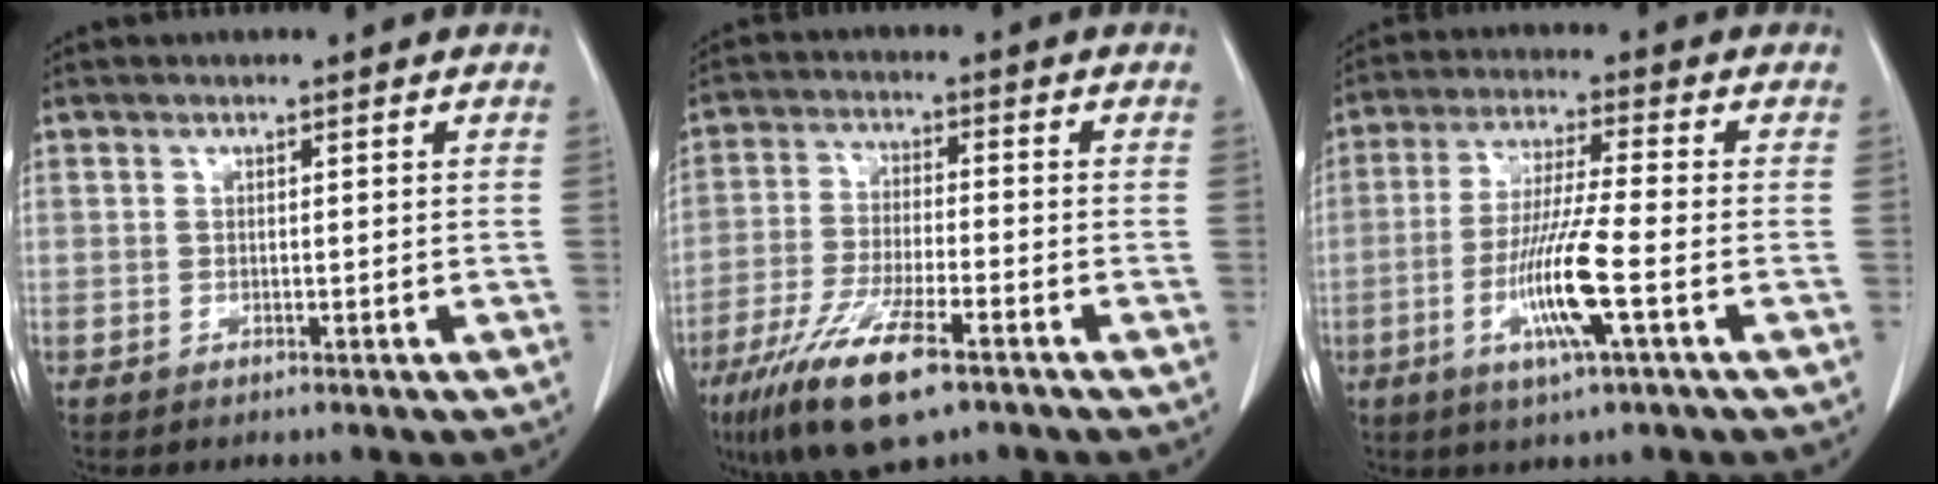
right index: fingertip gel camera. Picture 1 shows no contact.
{"total": 12.4, "force": [-7.5, 2.4, 9.6], "torque": [-0.186, -0.026, -0.130]}
{"total": 10.3, "force": [-3.3, -0.2, 9.7], "torque": [-0.192, -0.014, -0.066]}